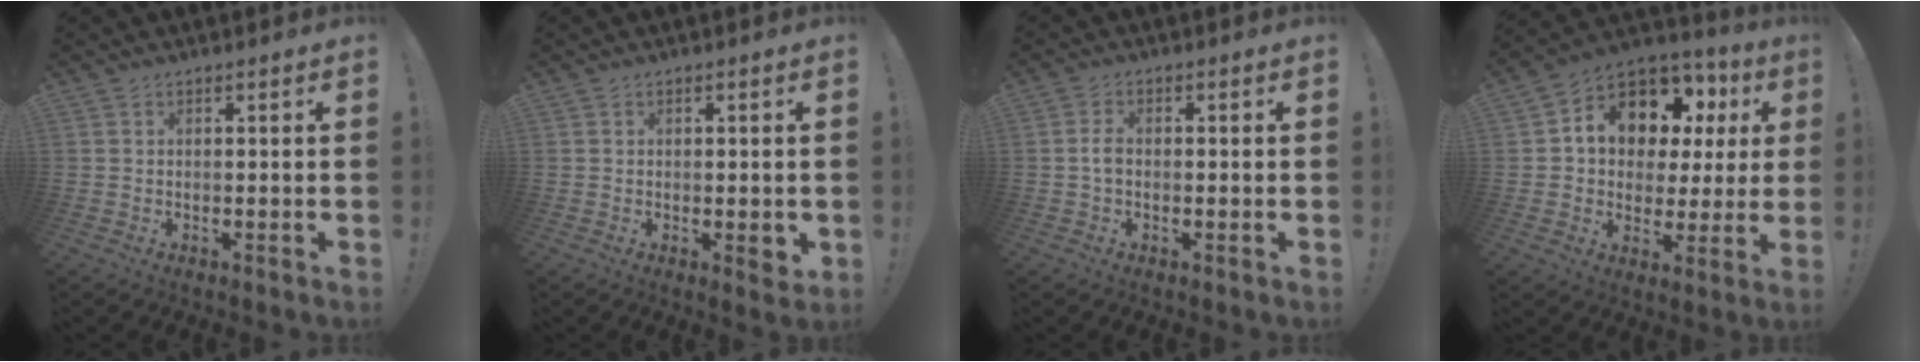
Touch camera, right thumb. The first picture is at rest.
{"total": 2.9, "force": [-0.4, 1.3, 2.6], "torque": [-0.025, -0.002, -0.006]}
{"total": 2.8, "force": [-0.5, 1.6, 2.2], "torque": [-0.048, 0.005, -0.012]}
{"total": 12.2, "force": [6.0, 8.8, 6.0], "torque": [-0.097, -0.046, 0.117]}